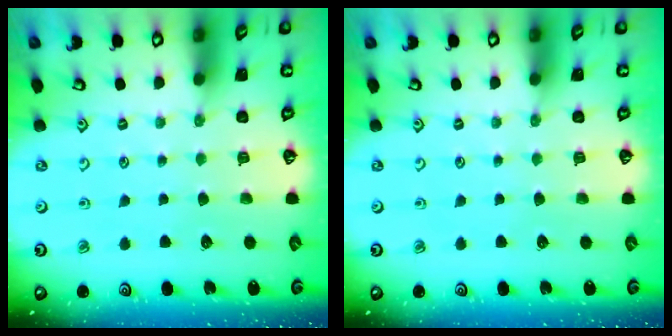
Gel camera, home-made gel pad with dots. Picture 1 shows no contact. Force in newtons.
{"total": 0.0}